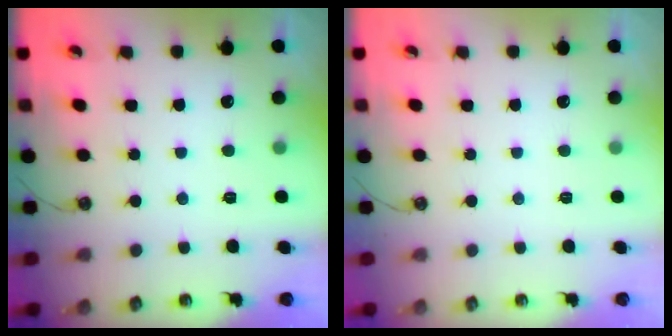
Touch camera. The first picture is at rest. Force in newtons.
{"total": 0.0}